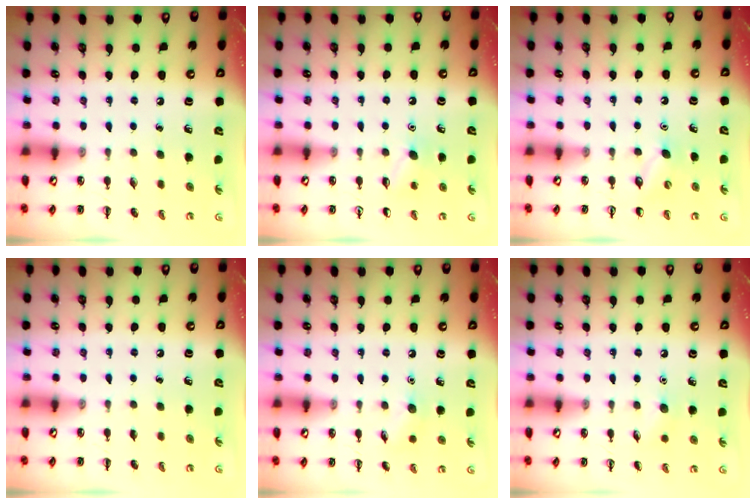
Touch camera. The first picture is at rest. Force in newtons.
{"total": 5.8, "press": 5.6, "slide": 1.5}
{"total": 5.4, "press": 5.2, "slide": 1.4}
{"total": 0.0}
{"total": 6.9, "press": 6.6, "slide": 1.7}
{"total": 5.1, "press": 4.9, "slide": 1.4}